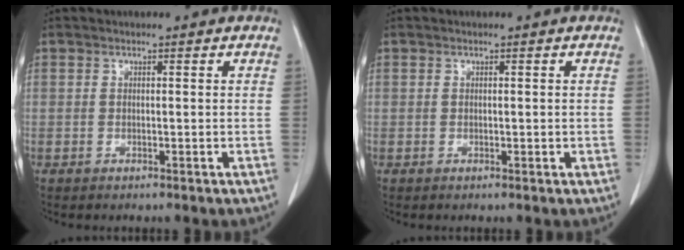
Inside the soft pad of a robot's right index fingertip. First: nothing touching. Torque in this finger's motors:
{"motor_torque": [-0.05, 0.04, 0.00, 0.03]}